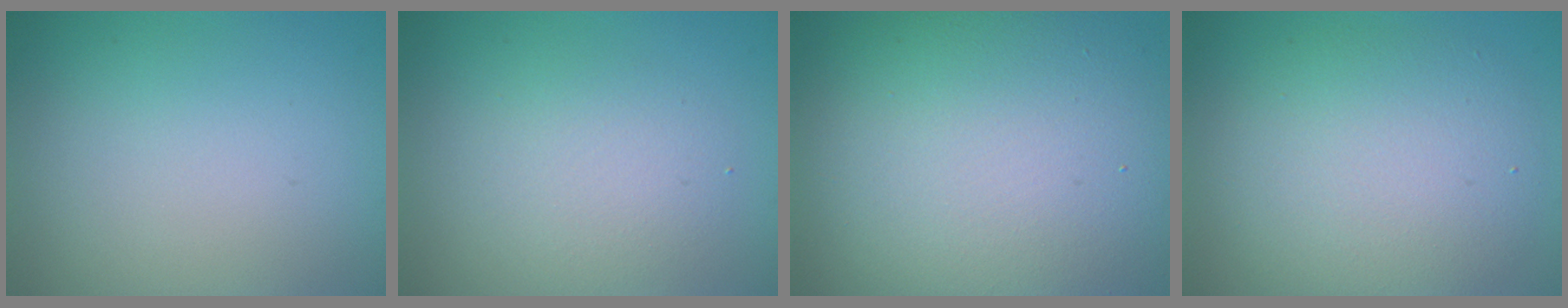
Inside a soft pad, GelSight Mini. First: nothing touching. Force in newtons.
{"total": 2.6, "press": 2.6, "slide": 0.2}
{"total": 14.7, "press": 14.7, "slide": 1.2}
{"total": 6.4, "press": 6.4, "slide": 0.5}